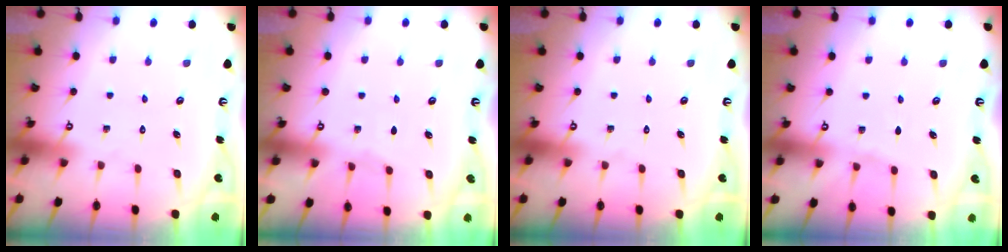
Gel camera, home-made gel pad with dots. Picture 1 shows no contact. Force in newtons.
{"total": 2.3, "press": 2.2, "slide": 0.4}
{"total": 0.0}
{"total": 3.0, "press": 2.9, "slide": 0.4}